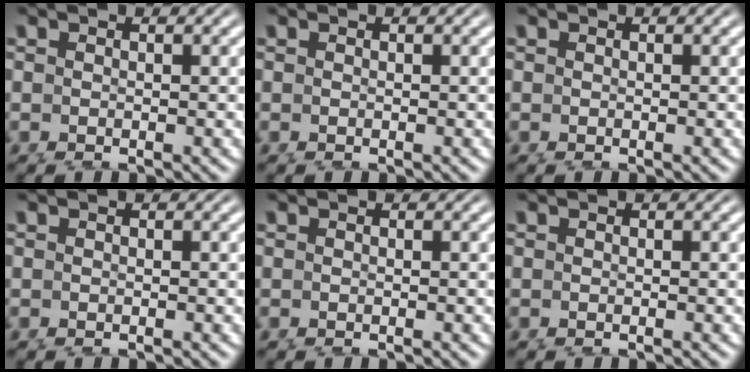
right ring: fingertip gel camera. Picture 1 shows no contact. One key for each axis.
{"total": 0.0}
{"total": 0.0}
{"total": 0.0}
{"total": 0.0}
{"total": 0.0}